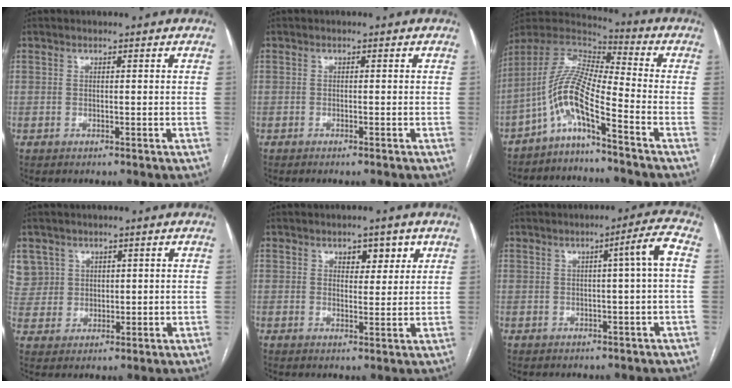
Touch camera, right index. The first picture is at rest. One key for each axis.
{"total": 0.6, "fx": -0.4, "fy": -0.1, "fz": 0.4, "tx": -0.011, "ty": -0.001, "tz": -0.005}
{"total": 9.5, "fx": -5.8, "fy": 0.7, "fz": 7.5, "tx": -0.163, "ty": 0.022, "tz": -0.117}
{"total": 7.3, "fx": 3.6, "fy": 6.3, "fz": 0.2, "tx": -0.003, "ty": 0.015, "tz": 0.084}
{"total": 4.1, "fx": 2.2, "fy": 2.2, "fz": 2.7, "tx": -0.028, "ty": 0.002, "tz": 0.032}
{"total": 4.8, "fx": 0.6, "fy": -0.8, "fz": 4.7, "tx": -0.068, "ty": 0.006, "tz": 0.013}